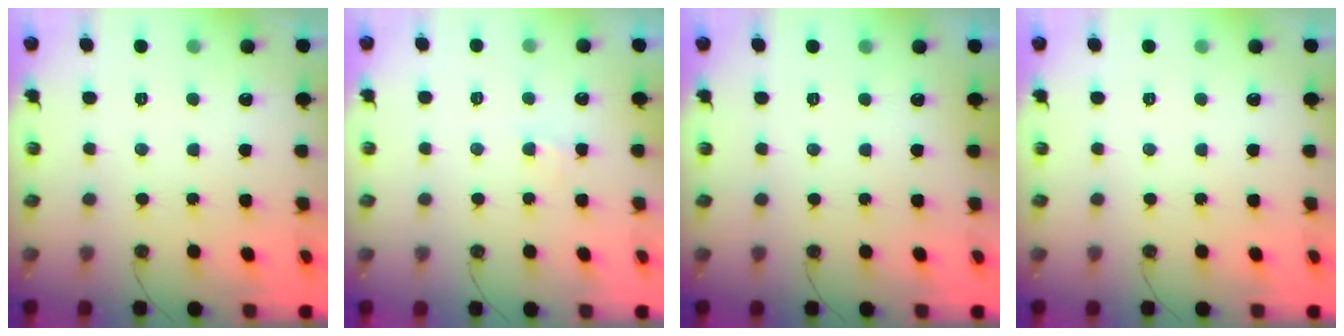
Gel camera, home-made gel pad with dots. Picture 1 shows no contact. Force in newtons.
{"total": 2.8, "press": 2.8, "slide": 0.4}
{"total": 0.0}
{"total": 1.2, "press": 1.1, "slide": 0.3}